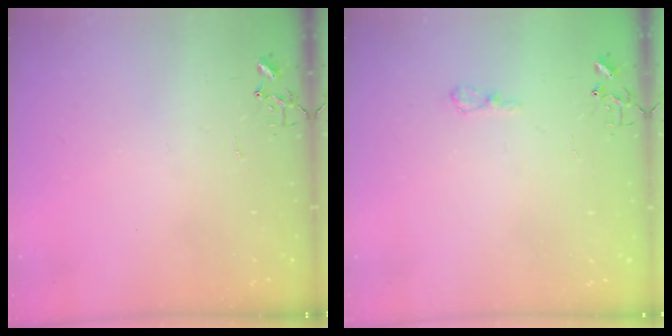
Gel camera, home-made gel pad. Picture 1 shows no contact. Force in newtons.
{"total": 7.3, "press": 7.3, "slide": 0.9}